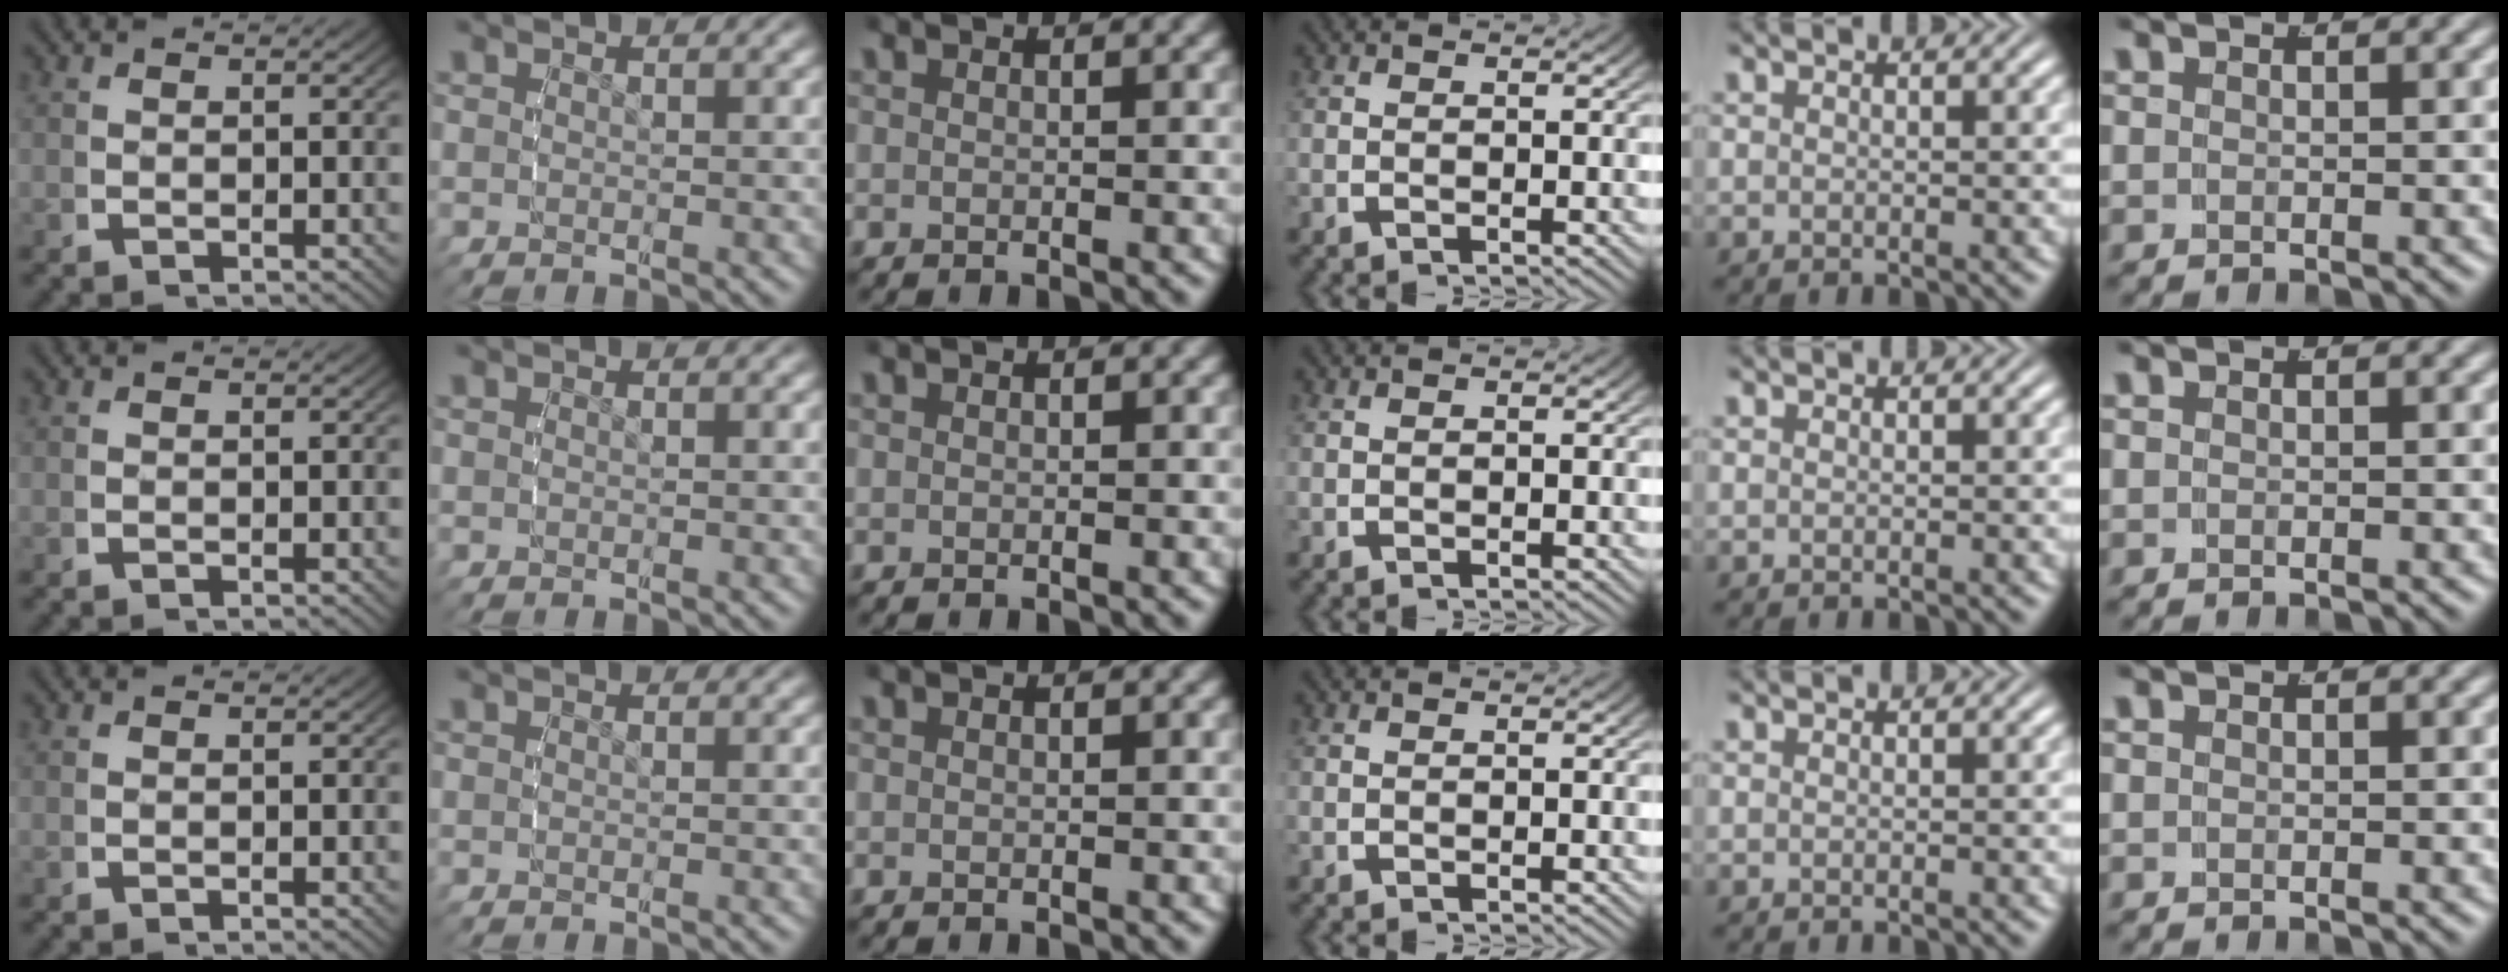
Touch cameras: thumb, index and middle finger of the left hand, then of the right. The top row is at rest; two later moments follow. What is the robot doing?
{"motion": "reach", "object": "jacket"}